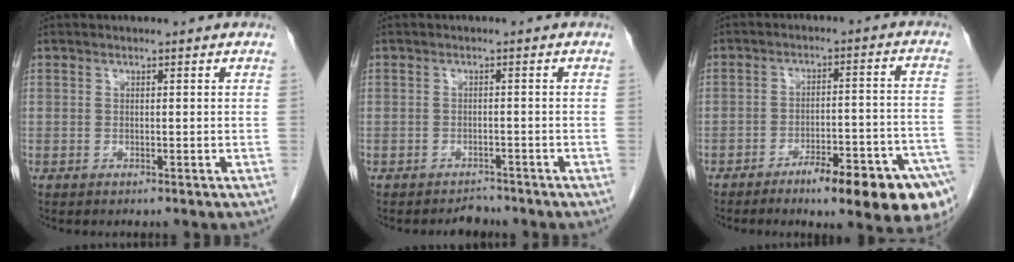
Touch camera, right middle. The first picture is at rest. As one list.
[{"total": 1.8, "force": [-1.7, 0.6, -0.2], "torque": [0.001, -0.003, -0.024]}, {"total": 14.5, "force": [-9.1, 1.6, 11.2], "torque": [-0.087, 0.019, -0.124]}]